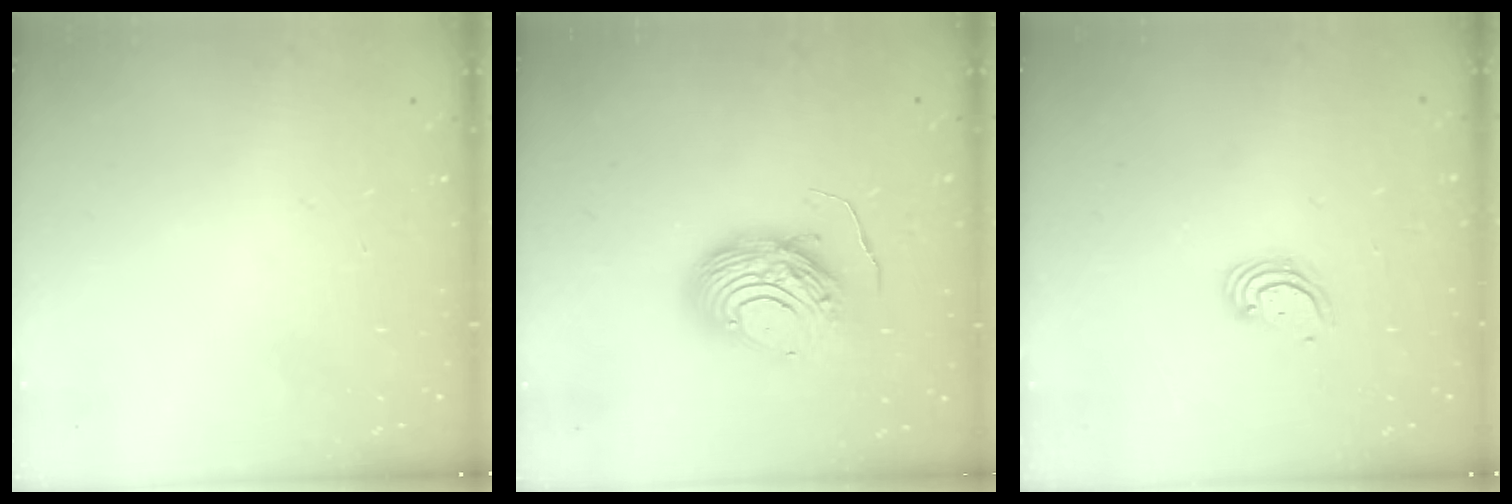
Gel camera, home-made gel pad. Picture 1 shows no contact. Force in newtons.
{"total": 11.1, "press": 11.0, "slide": 1.0}
{"total": 3.2, "press": 3.2, "slide": 0.3}